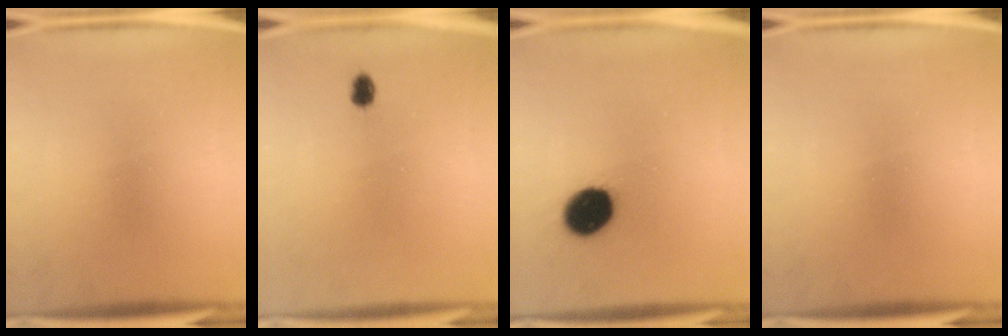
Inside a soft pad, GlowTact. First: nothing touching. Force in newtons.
{"total": 1.9}
{"total": 11.5}
{"total": 0.0}